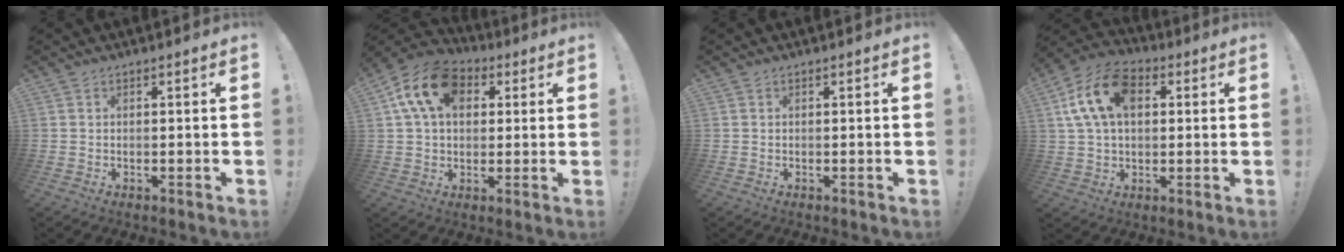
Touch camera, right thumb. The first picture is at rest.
{"total": 15.4, "force": [5.2, 10.6, 9.9], "torque": [-0.163, -0.003, 0.098]}
{"total": 0.0}
{"total": 16.0, "force": [4.2, 10.5, 11.4], "torque": [-0.207, 0.006, 0.077]}